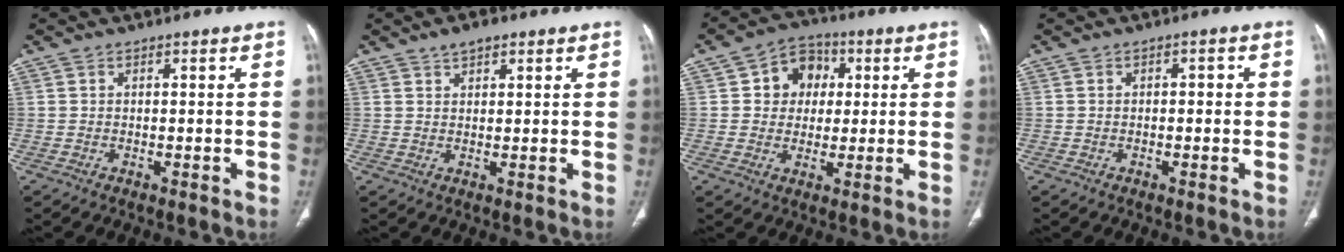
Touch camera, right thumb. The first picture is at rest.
{"total": 3.3, "force": [2.2, 1.6, 1.8], "torque": [-0.020, -0.006, 0.037]}
{"total": 8.9, "force": [1.9, 7.5, 4.3], "torque": [-0.022, 0.005, 0.022]}
{"total": 1.4, "force": [0.1, 0.8, 1.2], "torque": [-0.007, 0.003, -0.005]}